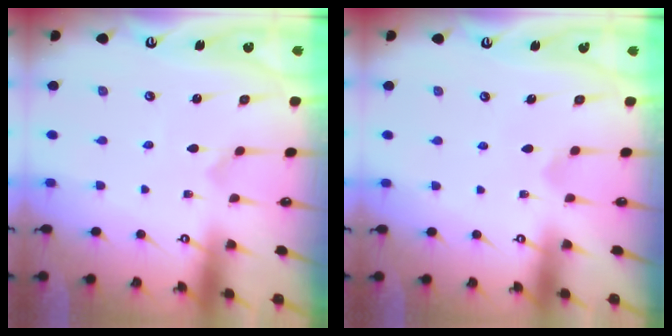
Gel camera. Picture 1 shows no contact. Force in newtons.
{"total": 4.6, "press": 4.6, "slide": 0.3}